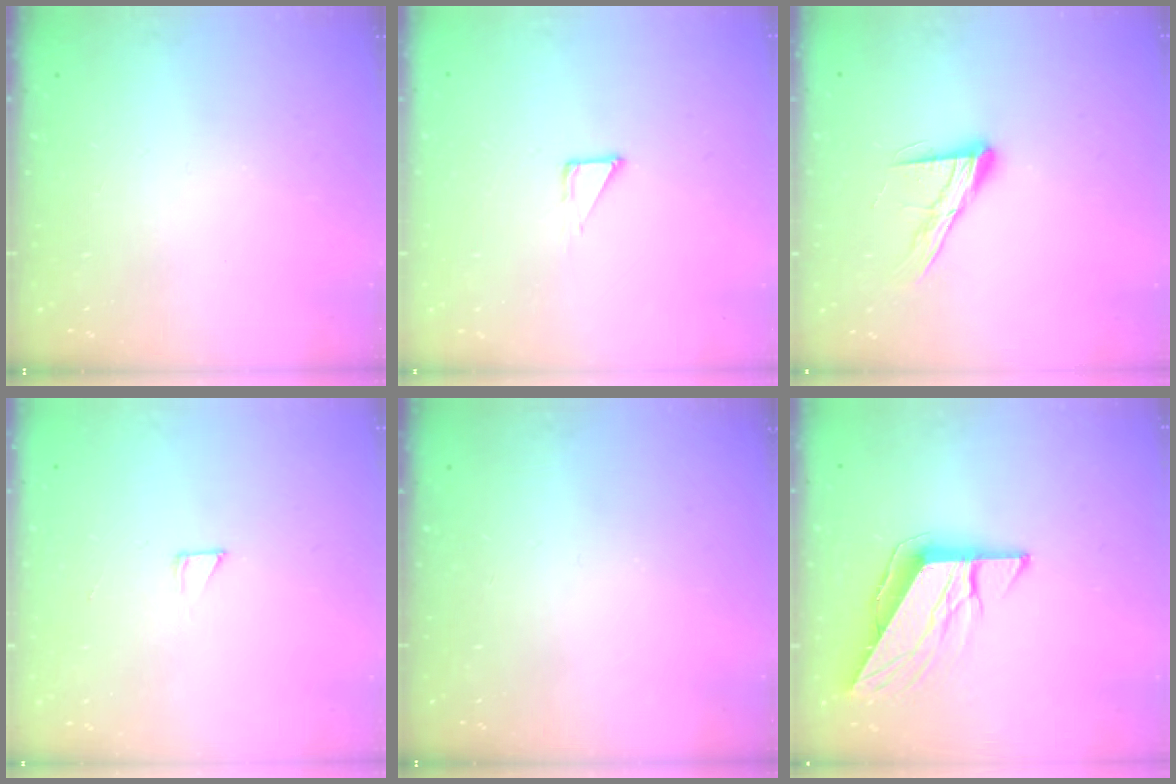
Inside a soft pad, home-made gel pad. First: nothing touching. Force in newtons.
{"total": 3.6, "press": 3.6, "slide": 0.2}
{"total": 12.4, "press": 12.3, "slide": 1.4}
{"total": 2.6, "press": 2.6, "slide": 0.1}
{"total": 0.0}
{"total": 9.4, "press": 9.4, "slide": 1.0}